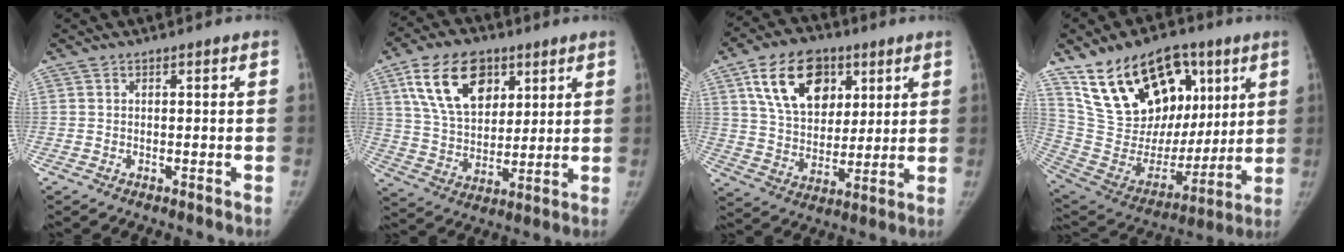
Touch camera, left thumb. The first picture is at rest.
{"total": 16.3, "force": [7.5, 10.3, 10.2], "torque": [-0.150, -0.024, 0.142]}
{"total": 16.8, "force": [7.2, 11.3, 10.1], "torque": [-0.140, -0.021, 0.129]}
{"total": 26.4, "force": [12.7, 16.1, 16.5], "torque": [-0.248, -0.020, 0.237]}